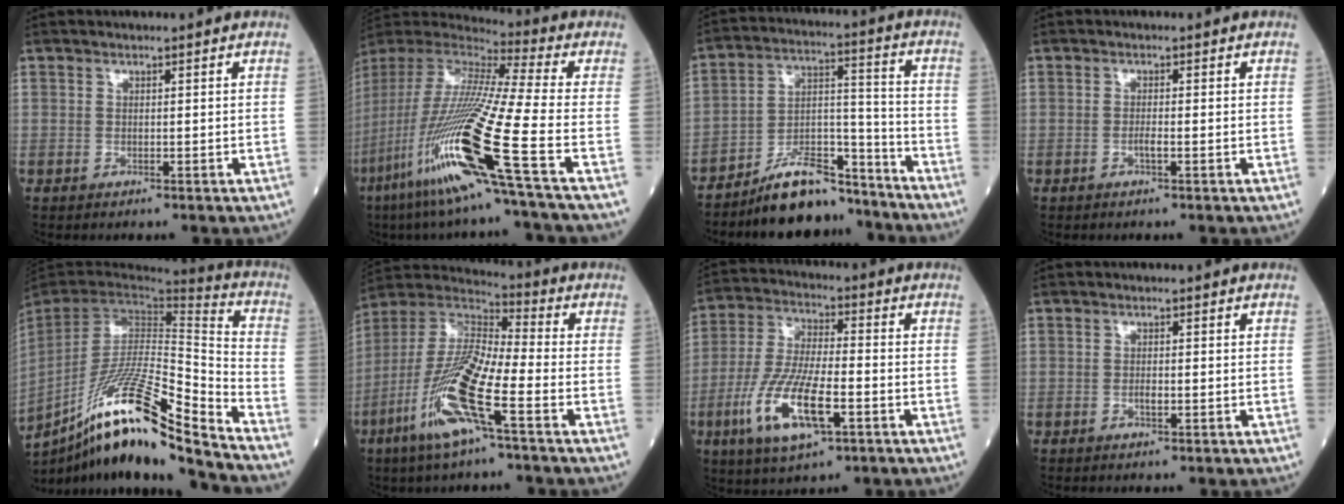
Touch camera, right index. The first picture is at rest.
{"total": 25.7, "force": [-10.6, -0.5, 23.4], "torque": [-0.484, -0.060, -0.209]}
{"total": 11.3, "force": [-10.2, 3.1, 3.8], "torque": [-0.062, 0.032, -0.179]}
{"total": 1.2, "force": [-0.5, 0.0, 1.0], "torque": [-0.022, 0.001, -0.011]}
{"total": 22.9, "force": [-16.7, 0.4, 15.7], "torque": [-0.295, -0.020, -0.306]}
{"total": 15.9, "force": [-6.8, 1.8, 14.2], "torque": [-0.299, -0.018, -0.139]}
{"total": 13.1, "force": [-4.9, 3.4, 11.7], "torque": [-0.244, -0.012, -0.089]}
{"total": 1.1, "force": [-0.4, 0.2, 1.0], "torque": [-0.022, 0.000, -0.008]}